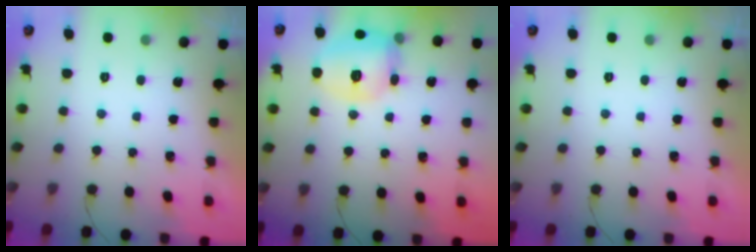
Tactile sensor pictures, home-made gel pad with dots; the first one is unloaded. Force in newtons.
{"total": 15.6, "press": 15.5, "slide": 1.3}
{"total": 0.0}